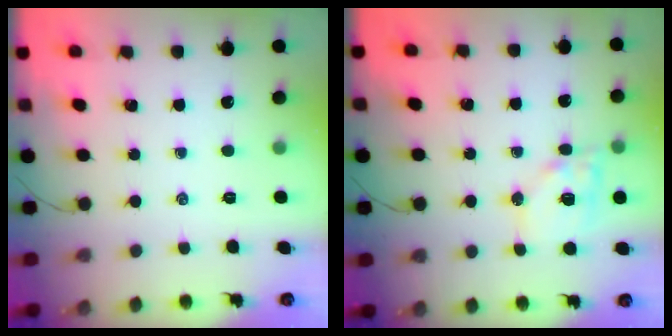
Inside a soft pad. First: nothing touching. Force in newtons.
{"total": 12.4, "press": 12.2, "slide": 2.1}